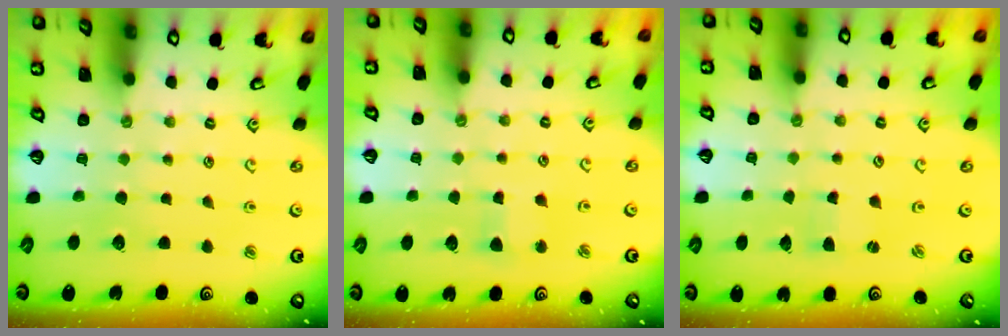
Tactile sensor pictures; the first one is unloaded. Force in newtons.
{"total": 2.8, "press": 2.7, "slide": 0.4}
{"total": 0.9, "press": 0.9, "slide": 0.1}